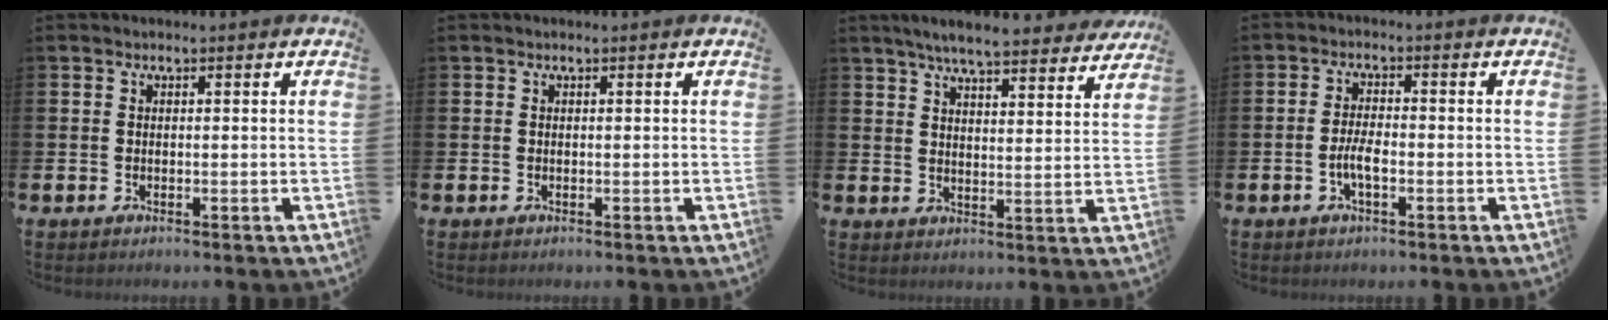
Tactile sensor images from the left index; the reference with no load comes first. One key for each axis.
{"total": 0.0}
{"total": 6.6, "fx": 6.2, "fy": 0.7, "fz": 2.0, "tx": -0.046, "ty": -0.036, "tz": 0.107}
{"total": 3.0, "fx": -0.9, "fy": 1.0, "fz": 2.7, "tx": -0.053, "ty": 0.000, "tz": -0.021}